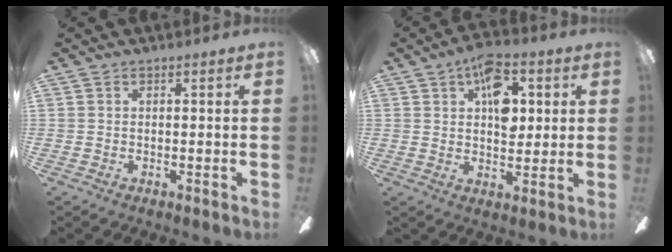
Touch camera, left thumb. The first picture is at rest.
{"total": 11.3, "force": [4.0, 6.5, 8.3], "torque": [-0.105, -0.005, 0.067]}